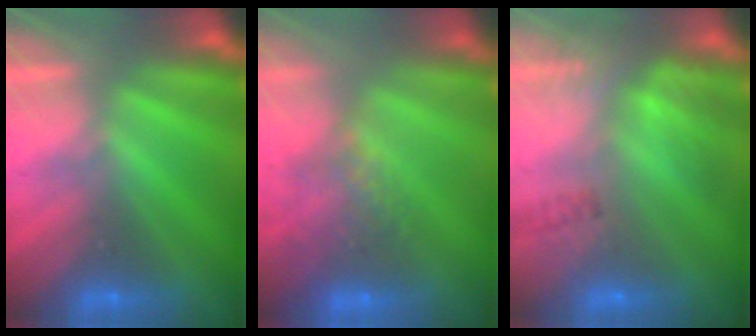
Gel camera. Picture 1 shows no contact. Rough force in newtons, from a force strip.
{"total": 9.8}
{"total": 13.7}